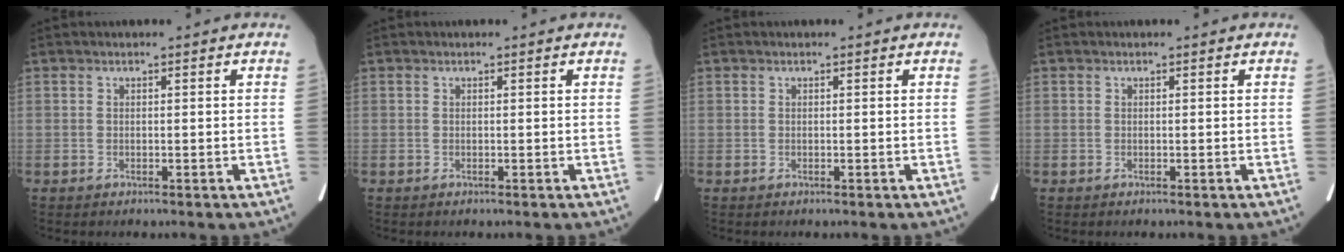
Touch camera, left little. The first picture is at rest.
{"total": 0.0}
{"total": 0.0}
{"total": 0.0}